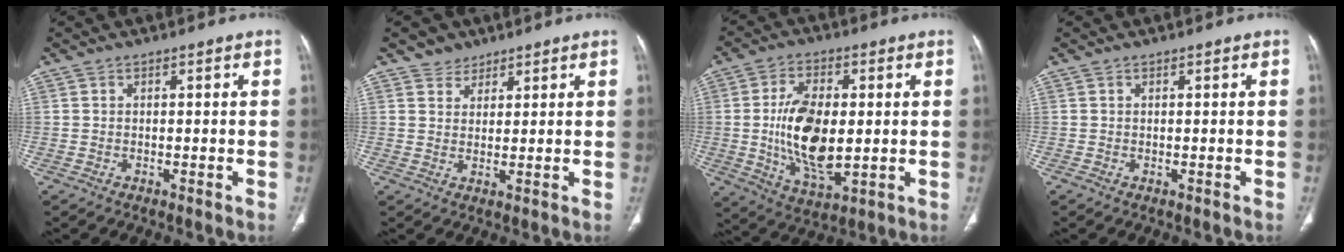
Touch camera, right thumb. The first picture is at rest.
{"total": 3.4, "force": [2.4, 2.4, 0.1], "torque": [0.019, -0.013, 0.033]}
{"total": 15.1, "force": [0.1, 7.6, 13.0], "torque": [-0.233, -0.014, 0.010]}
{"total": 0.0}